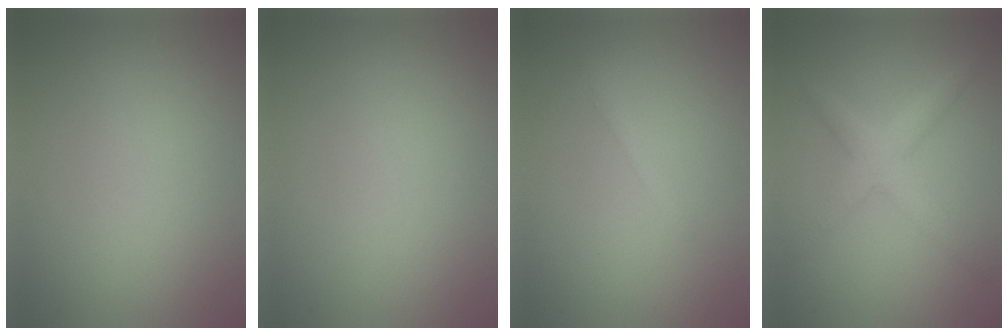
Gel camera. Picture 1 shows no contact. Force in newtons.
{"total": 0.0}
{"total": 1.2, "press": 1.2, "slide": 0.1}
{"total": 2.3, "press": 2.3, "slide": 0.1}